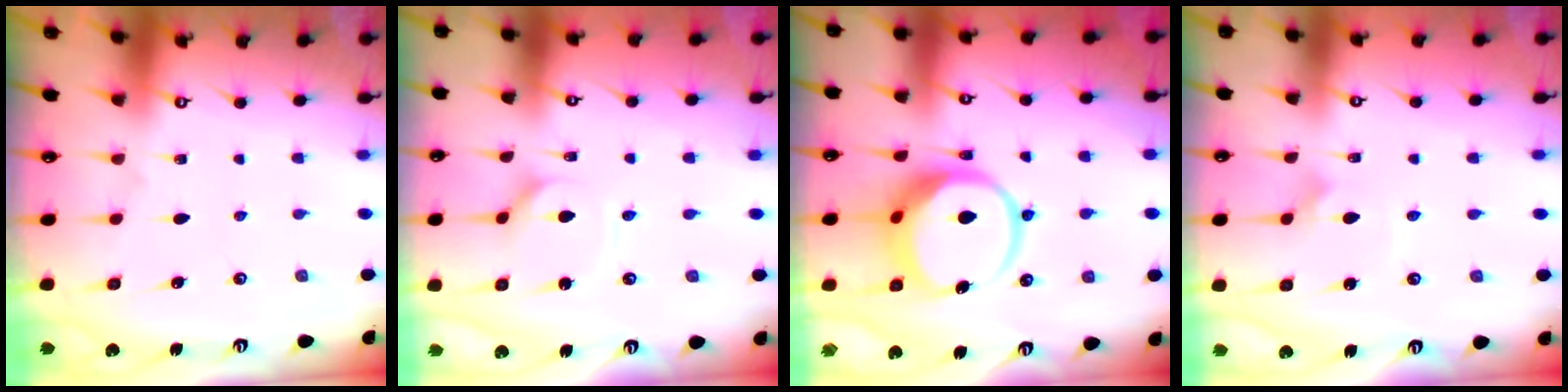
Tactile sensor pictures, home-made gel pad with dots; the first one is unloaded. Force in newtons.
{"total": 2.4, "press": 2.4, "slide": 0.3}
{"total": 12.0, "press": 12.0, "slide": 1.4}
{"total": 3.5, "press": 3.5, "slide": 0.3}